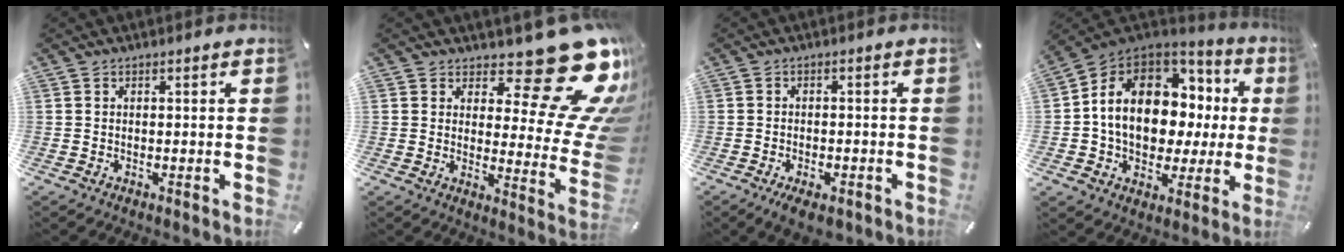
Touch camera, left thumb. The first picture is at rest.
{"total": 21.2, "force": [13.2, 7.2, 14.9], "torque": [-0.175, -0.108, 0.211]}
{"total": 3.6, "force": [-2.5, 1.4, 2.2], "torque": [-0.040, 0.010, -0.044]}
{"total": 15.4, "force": [1.9, 11.8, 9.8], "torque": [-0.176, -0.010, 0.036]}